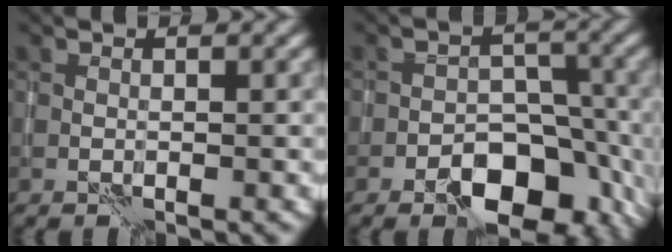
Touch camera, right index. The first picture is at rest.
{"total": 9.7, "force": [-5.7, 5.4, 5.7], "torque": [-0.056, 0.009, -0.091]}